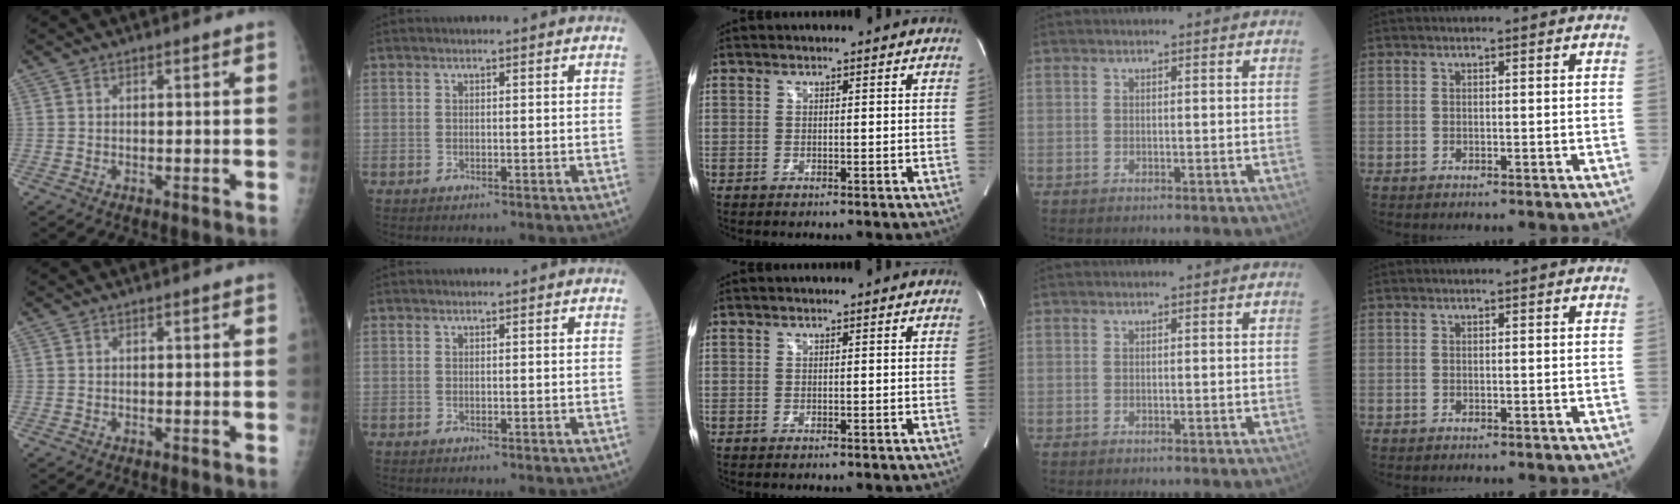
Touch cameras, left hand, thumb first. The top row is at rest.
{}